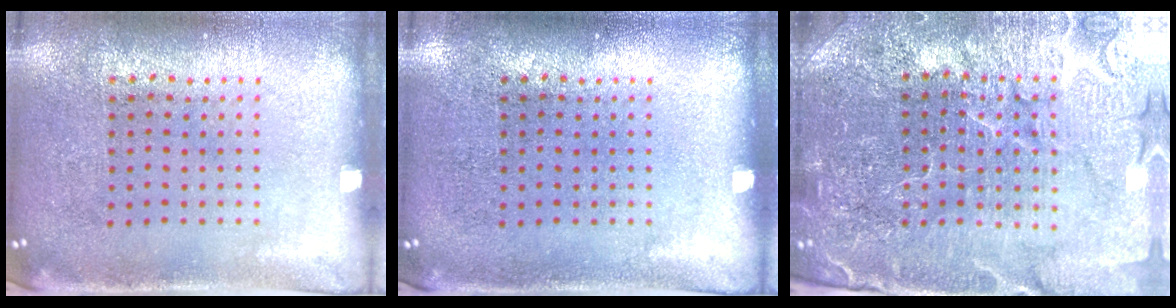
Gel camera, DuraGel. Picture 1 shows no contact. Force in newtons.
{"total": 0.0}
{"total": 5.2, "press": 4.9, "slide": 1.9}